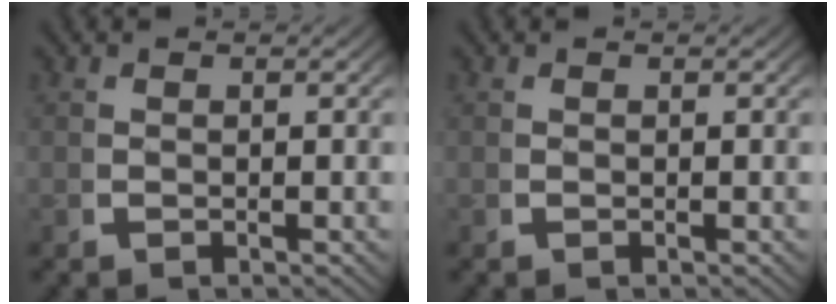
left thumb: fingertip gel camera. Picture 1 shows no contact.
{"total": 0.0}